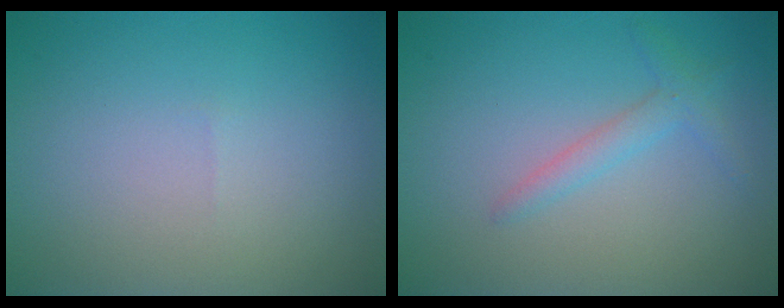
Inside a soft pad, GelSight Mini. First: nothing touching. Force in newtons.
{"total": 1.7, "press": 1.7, "slide": 0.1}